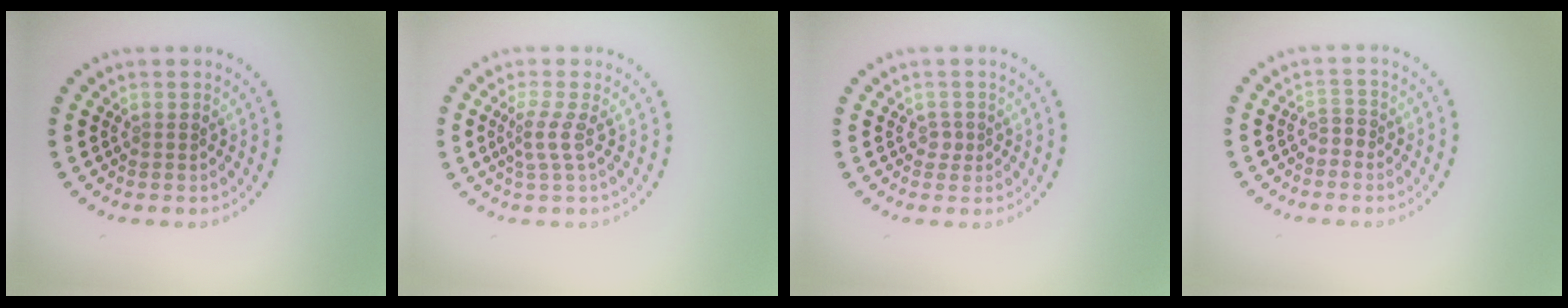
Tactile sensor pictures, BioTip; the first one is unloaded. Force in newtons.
{"total": 2.0, "press": 1.3, "slide": 1.5}
{"total": 0.9, "press": 0.6, "slide": 0.6}
{"total": 1.1, "press": 0.8, "slide": 0.7}